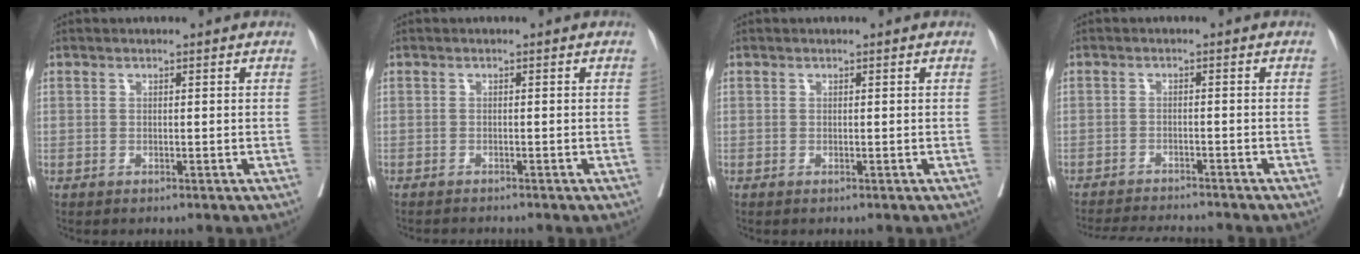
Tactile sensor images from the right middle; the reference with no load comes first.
{"total": 1.7, "force": [-1.7, 0.0, 0.3], "torque": [-0.006, -0.005, -0.025]}
{"total": 0.0}
{"total": 9.4, "force": [-9.0, 0.6, 2.8], "torque": [-0.040, -0.009, -0.130]}